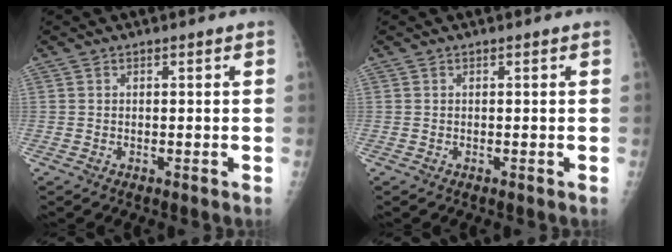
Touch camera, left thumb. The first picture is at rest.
{"total": 0.0}